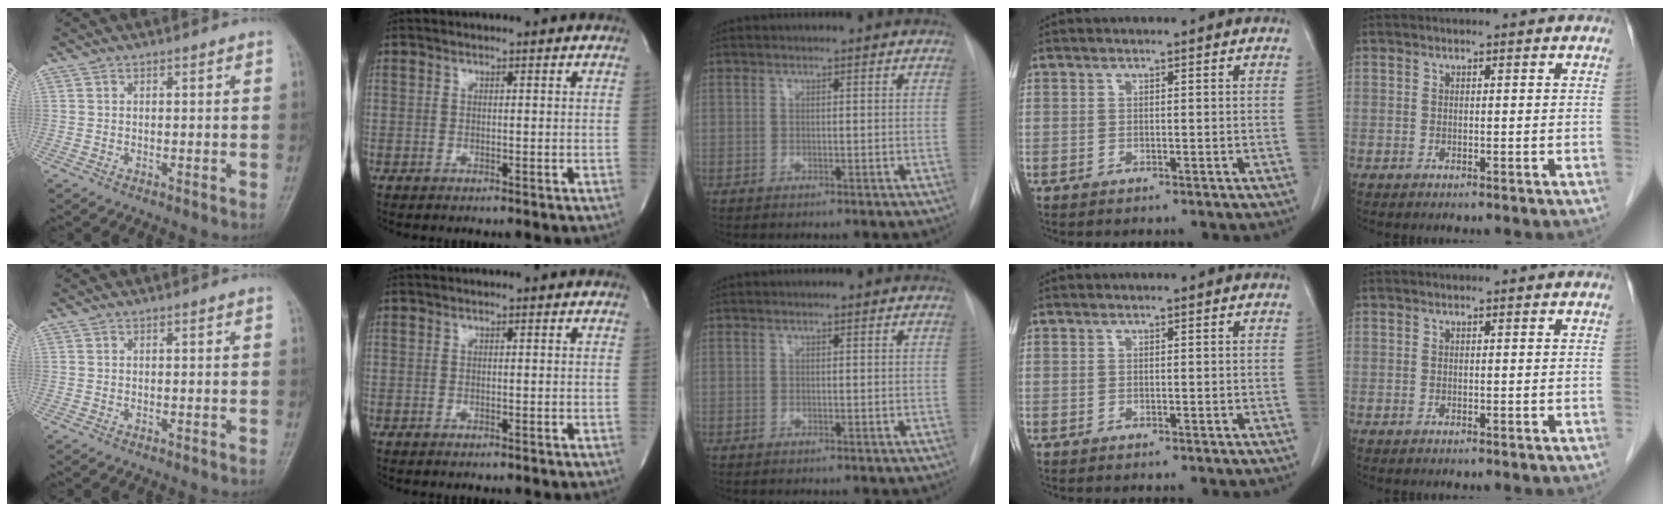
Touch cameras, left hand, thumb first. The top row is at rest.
{}